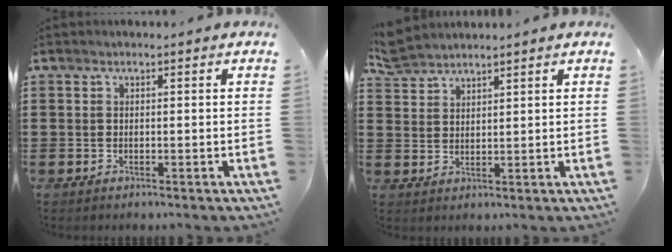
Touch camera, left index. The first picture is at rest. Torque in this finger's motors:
{"motor_torque": [-0.88, 1.12, 0.01, 0.00]}